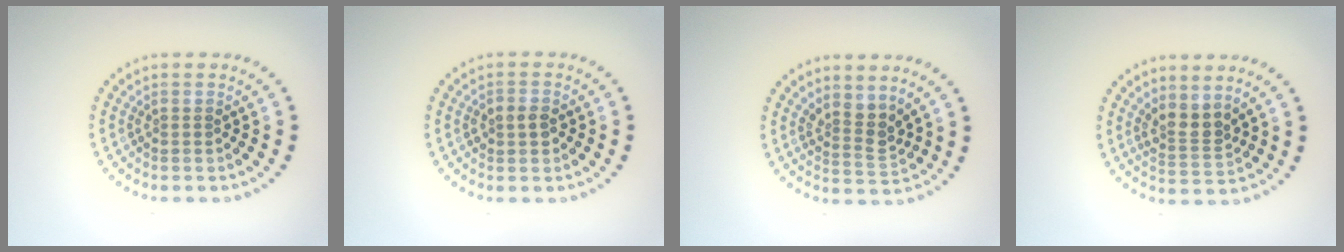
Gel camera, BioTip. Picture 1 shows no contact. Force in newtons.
{"total": 1.8, "press": 1.8, "slide": 0.1}
{"total": 2.5, "press": 1.9, "slide": 1.6}
{"total": 2.5, "press": 2.0, "slide": 1.6}